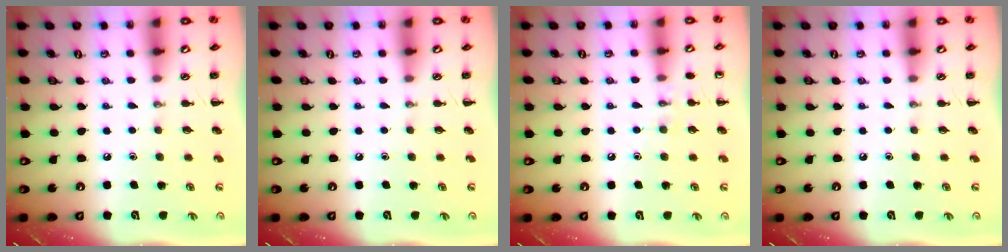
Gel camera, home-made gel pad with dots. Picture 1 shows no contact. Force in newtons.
{"total": 0.0}
{"total": 6.8, "press": 6.5, "slide": 1.9}
{"total": 0.0}